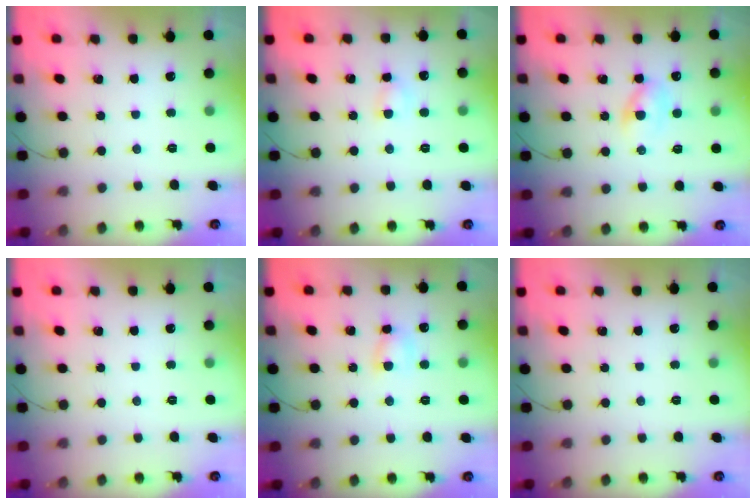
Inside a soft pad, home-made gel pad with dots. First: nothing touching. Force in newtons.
{"total": 3.1, "press": 2.9, "slide": 1.0}
{"total": 3.3, "press": 3.1, "slide": 1.2}
{"total": 0.0}
{"total": 4.5, "press": 4.4, "slide": 1.0}
{"total": 0.0}